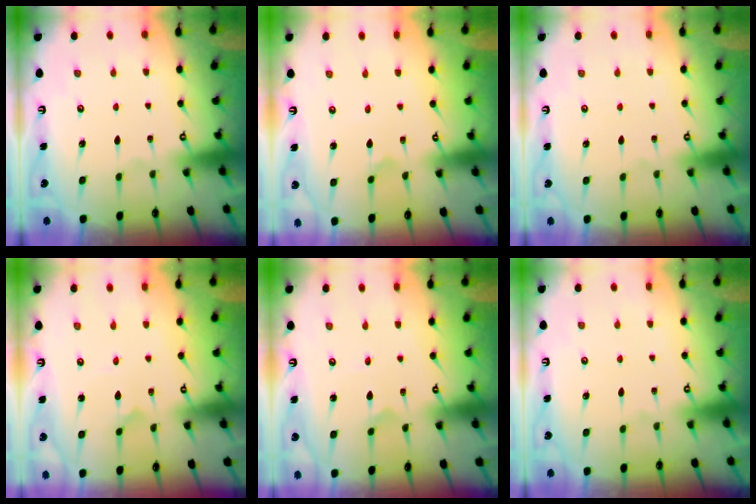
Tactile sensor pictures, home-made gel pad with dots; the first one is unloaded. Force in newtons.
{"total": 0.0}
{"total": 0.0}
{"total": 0.8, "press": 0.8, "slide": 0.1}
{"total": 1.0, "press": 1.0, "slide": 0.0}
{"total": 0.0}